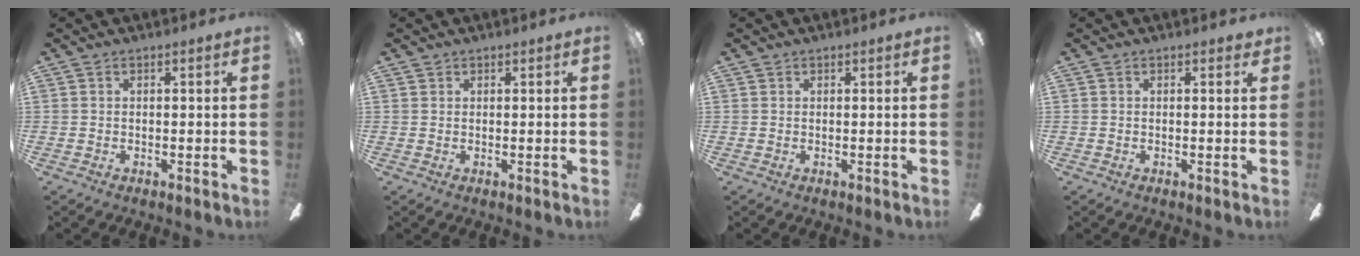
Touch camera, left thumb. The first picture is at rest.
{"total": 0.8, "force": [0.7, 0.5, -0.1], "torque": [0.003, 0.001, 0.012]}
{"total": 0.5, "force": [0.4, 0.4, -0.1], "torque": [0.002, 0.002, 0.006]}
{"total": 0.8, "force": [0.5, 0.5, 0.4], "torque": [-0.001, 0.000, 0.008]}